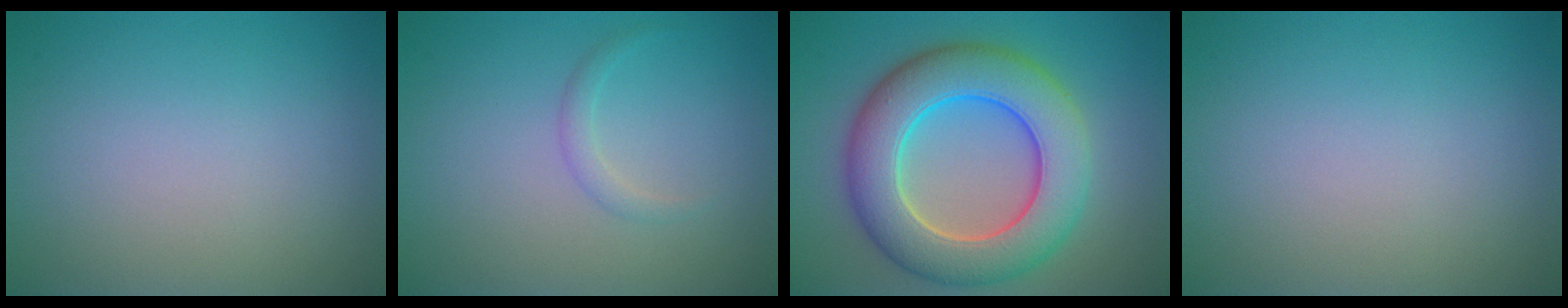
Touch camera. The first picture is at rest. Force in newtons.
{"total": 1.0, "press": 1.0, "slide": 0.1}
{"total": 10.0, "press": 10.0, "slide": 0.4}
{"total": 0.0}